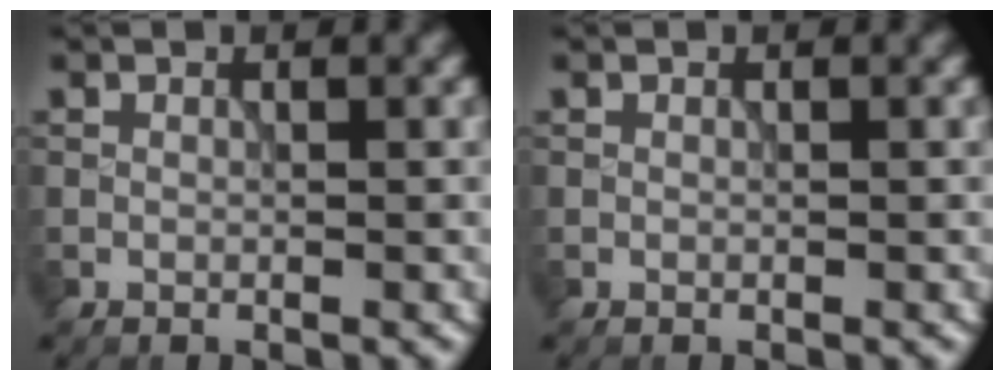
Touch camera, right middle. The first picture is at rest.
{"total": 0.0}